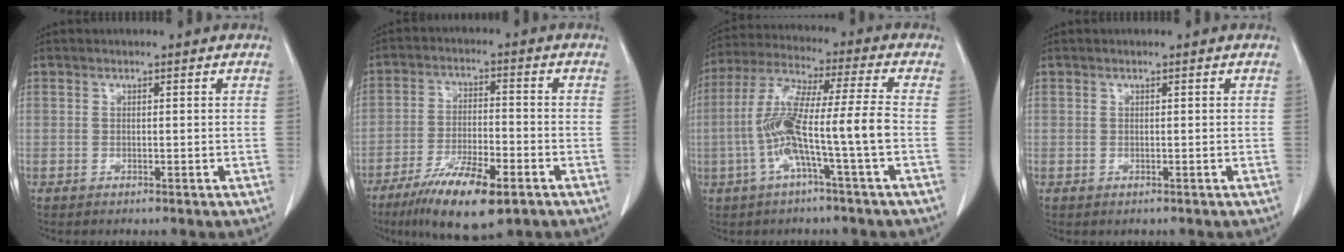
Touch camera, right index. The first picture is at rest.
{"total": 12.2, "force": [-7.4, 2.7, 9.2], "torque": [-0.167, -0.021, -0.121]}
{"total": 12.3, "force": [-3.0, -0.5, 11.9], "torque": [-0.240, 0.017, -0.062]}
{"total": 0.0}